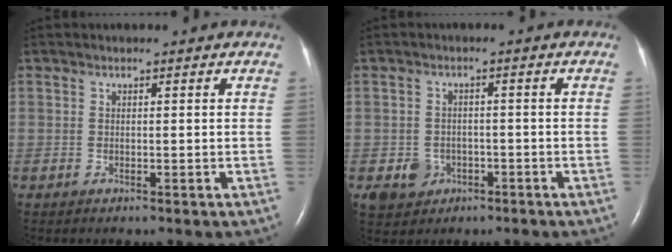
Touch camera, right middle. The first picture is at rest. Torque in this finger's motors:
{"motor_torque": [0.33, -0.26, -0.03, 0.00]}